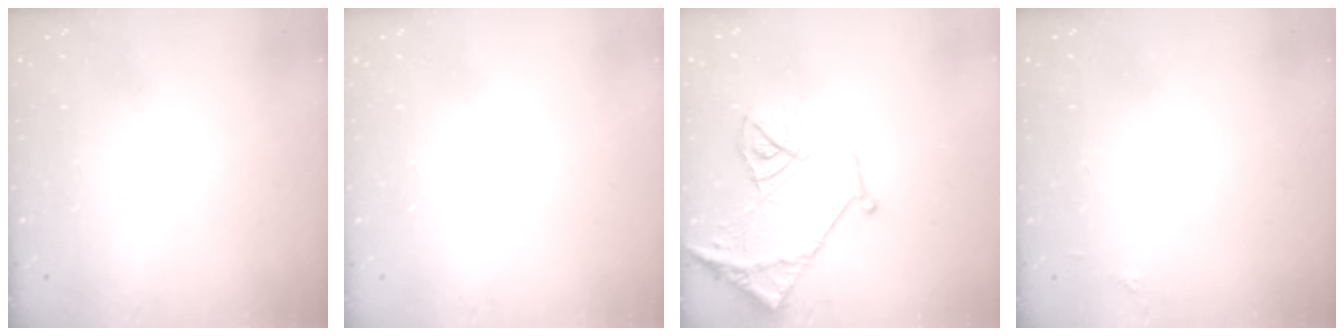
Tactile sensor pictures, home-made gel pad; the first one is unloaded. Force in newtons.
{"total": 0.0}
{"total": 14.4, "press": 14.3, "slide": 1.6}
{"total": 2.0, "press": 2.0, "slide": 0.3}